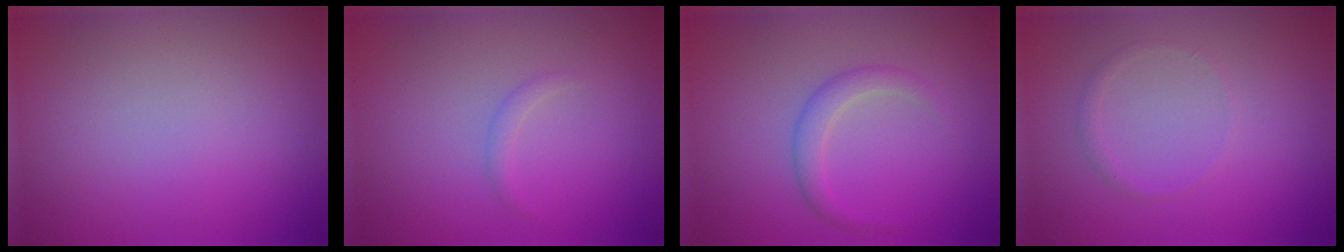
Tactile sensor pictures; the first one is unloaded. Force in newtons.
{"total": 0.8, "press": 0.8, "slide": 0.1}
{"total": 2.0, "press": 2.0, "slide": 0.2}
{"total": 0.7, "press": 0.7, "slide": 0.0}